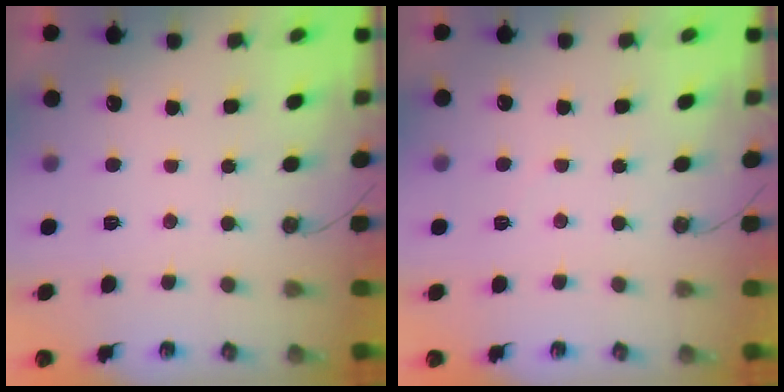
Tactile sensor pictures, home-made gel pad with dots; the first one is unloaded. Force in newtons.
{"total": 3.3, "press": 3.3, "slide": 0.5}